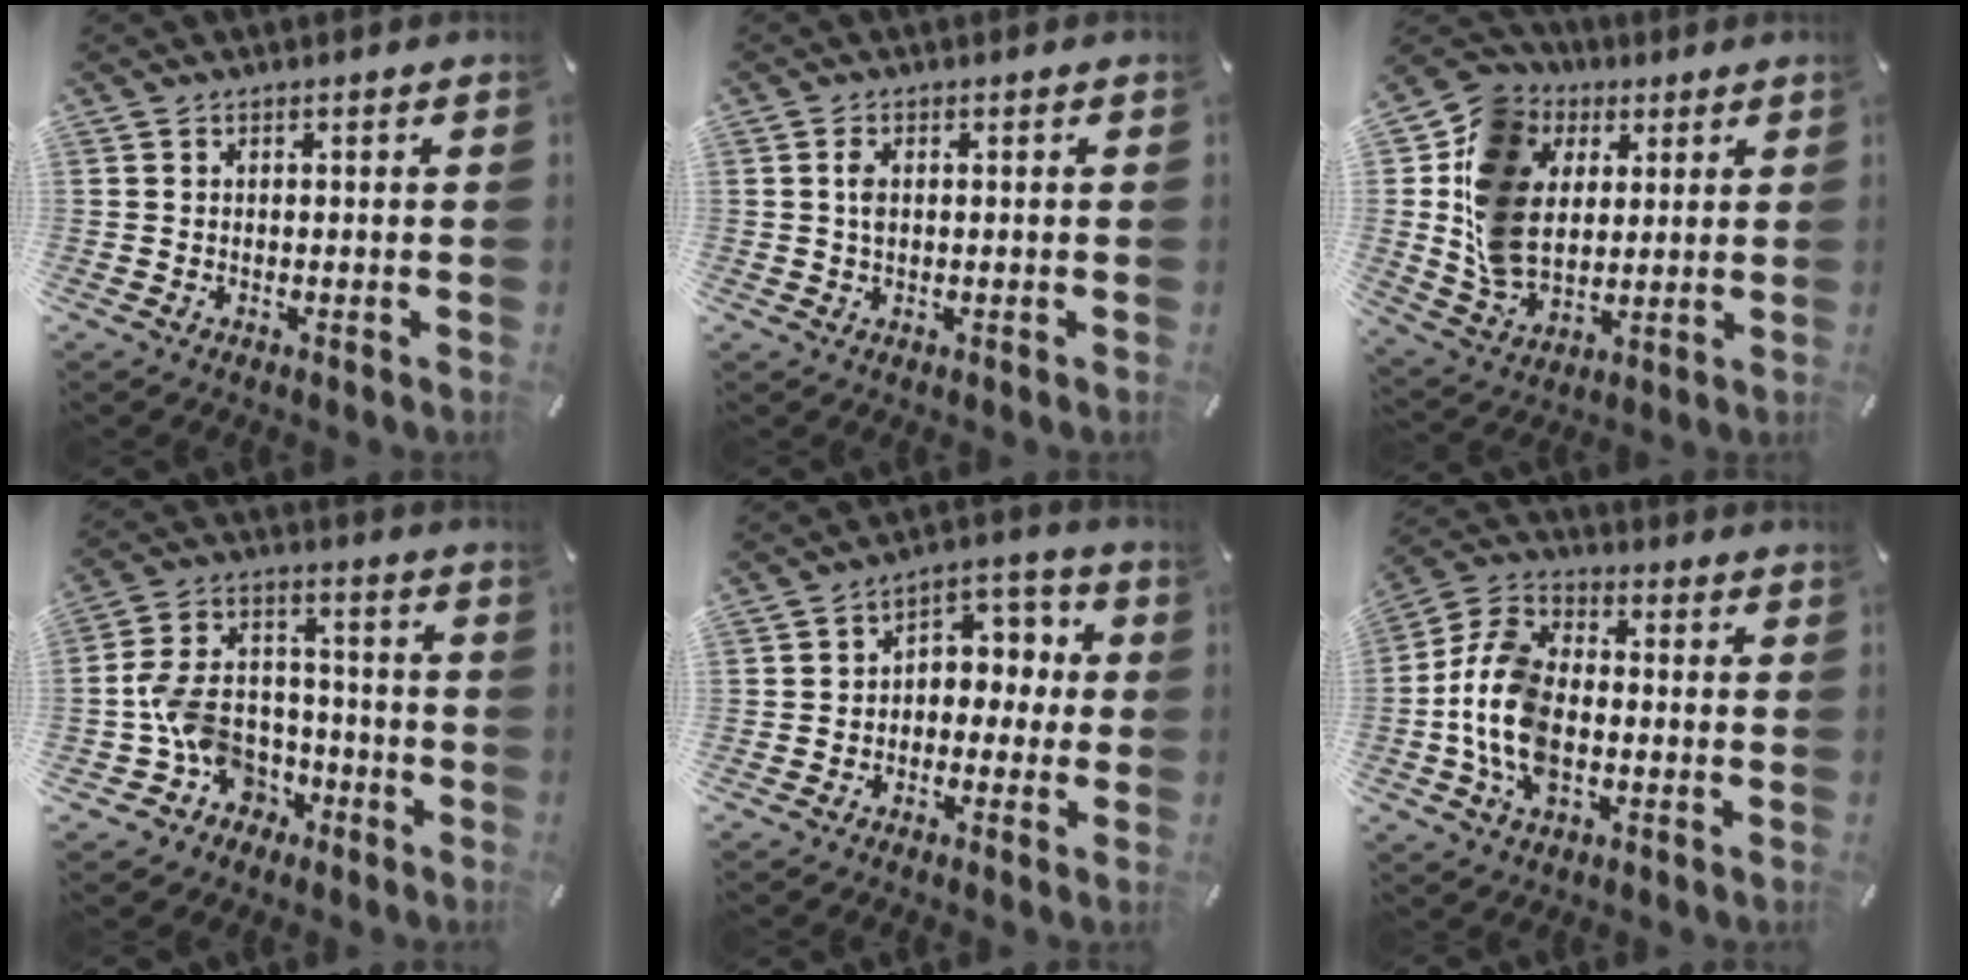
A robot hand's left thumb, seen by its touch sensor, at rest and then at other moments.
{"total": 2.4, "force": [0.4, 1.3, 2.0], "torque": [-0.042, 0.005, 0.005]}
{"total": 14.6, "force": [2.5, 12.3, 7.4], "torque": [-0.182, -0.015, 0.047]}
{"total": 12.8, "force": [-4.4, 10.6, 5.7], "torque": [-0.118, 0.029, -0.071]}
{"total": 5.7, "force": [-1.6, 4.9, 2.3], "torque": [-0.019, 0.014, -0.039]}
{"total": 12.8, "force": [-3.4, 8.4, 9.0], "torque": [-0.214, 0.007, -0.065]}